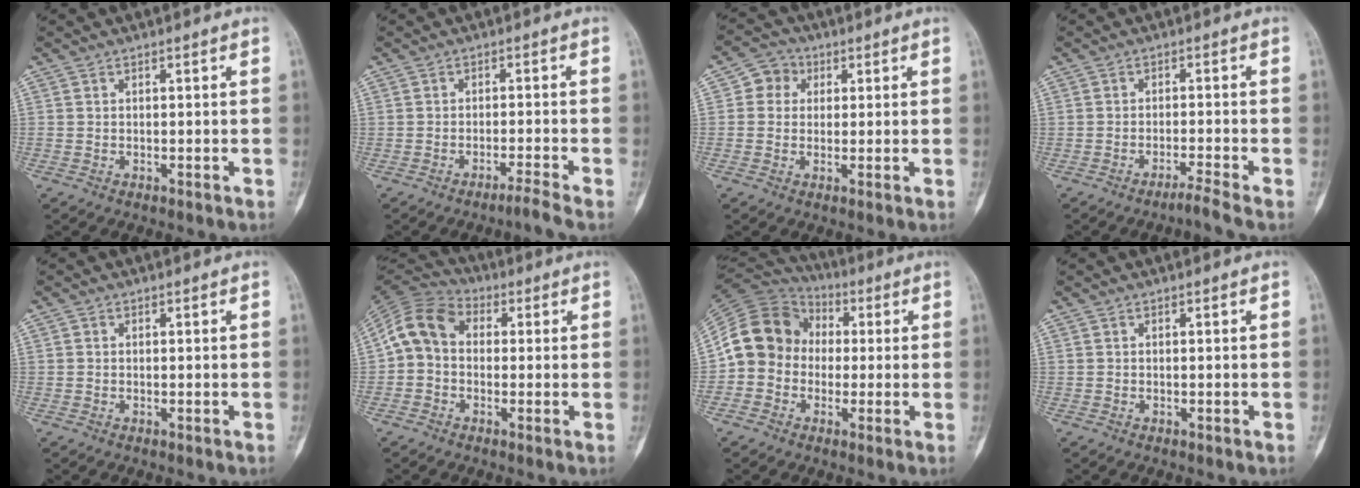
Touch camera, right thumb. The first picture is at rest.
{"total": 2.3, "force": [-1.9, -0.9, 0.9], "torque": [-0.027, 0.013, -0.035]}
{"total": 5.0, "force": [1.2, 4.6, 1.7], "torque": [0.002, 0.007, 0.012]}
{"total": 2.4, "force": [-2.0, -1.0, 0.9], "torque": [-0.028, 0.010, -0.040]}
{"total": 0.0}
{"total": 9.5, "force": [0.3, 7.5, 5.8], "torque": [-0.095, 0.030, -0.011]}
{"total": 13.4, "force": [-0.1, 11.9, 6.3], "torque": [-0.100, 0.037, -0.015]}
{"total": 0.0}